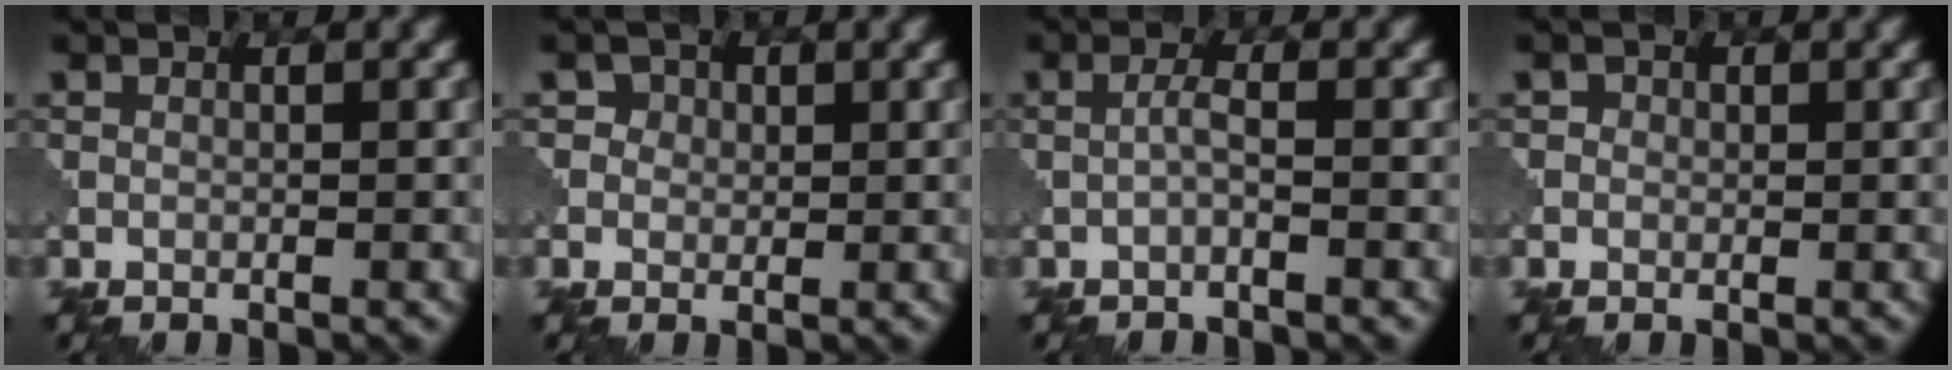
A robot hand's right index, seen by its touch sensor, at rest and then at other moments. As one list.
[{"total": 2.3, "force": [0.7, 2.2, 0.5], "torque": [-0.007, -0.003, 0.006]}, {"total": 1.3, "force": [-0.5, 0.1, 1.1], "torque": [-0.027, 0.003, -0.012]}, {"total": 0.9, "force": [0.1, 0.9, 0.1], "torque": [-0.001, -0.004, -0.002]}]